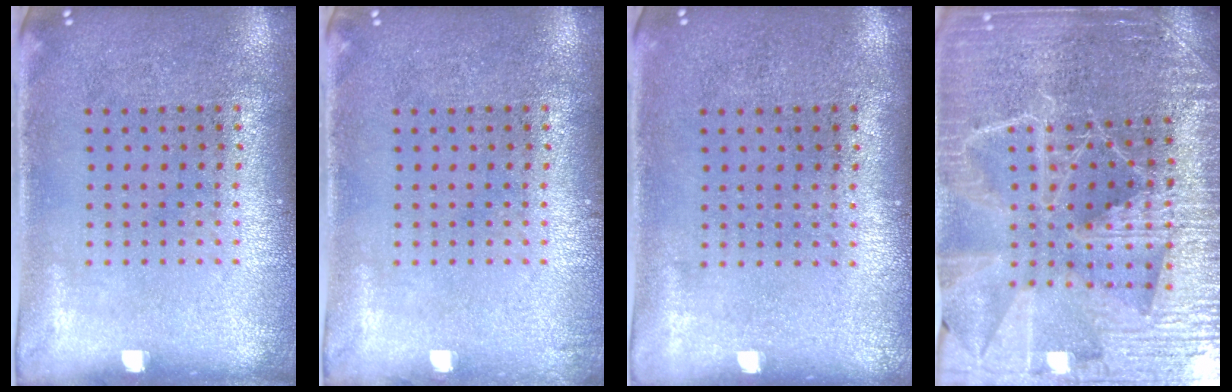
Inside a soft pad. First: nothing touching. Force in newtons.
{"total": 0.6, "press": 0.6, "slide": 0.1}
{"total": 0.0}
{"total": 4.9, "press": 4.5, "slide": 2.0}